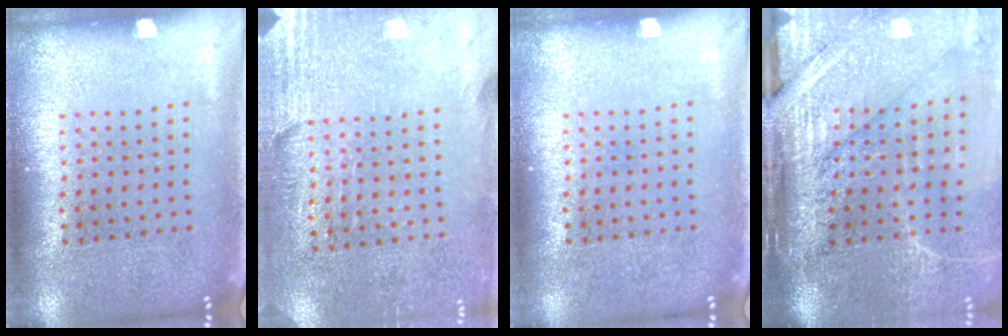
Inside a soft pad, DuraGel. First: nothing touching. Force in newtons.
{"total": 2.7, "press": 2.4, "slide": 1.4}
{"total": 0.0}
{"total": 4.3, "press": 3.7, "slide": 2.2}